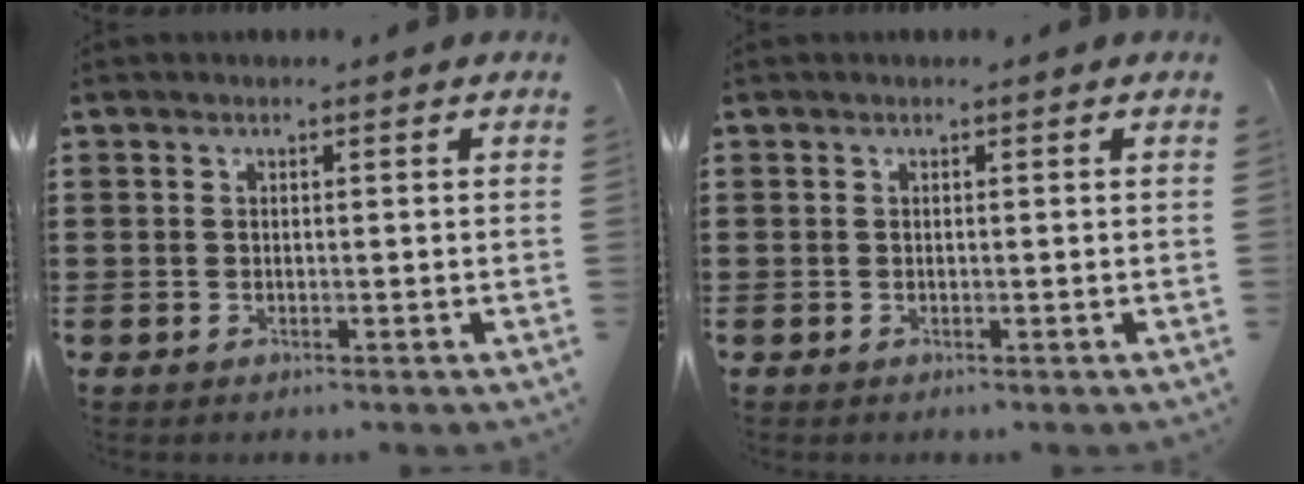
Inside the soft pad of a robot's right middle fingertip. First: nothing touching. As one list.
[{"total": 0.0}]